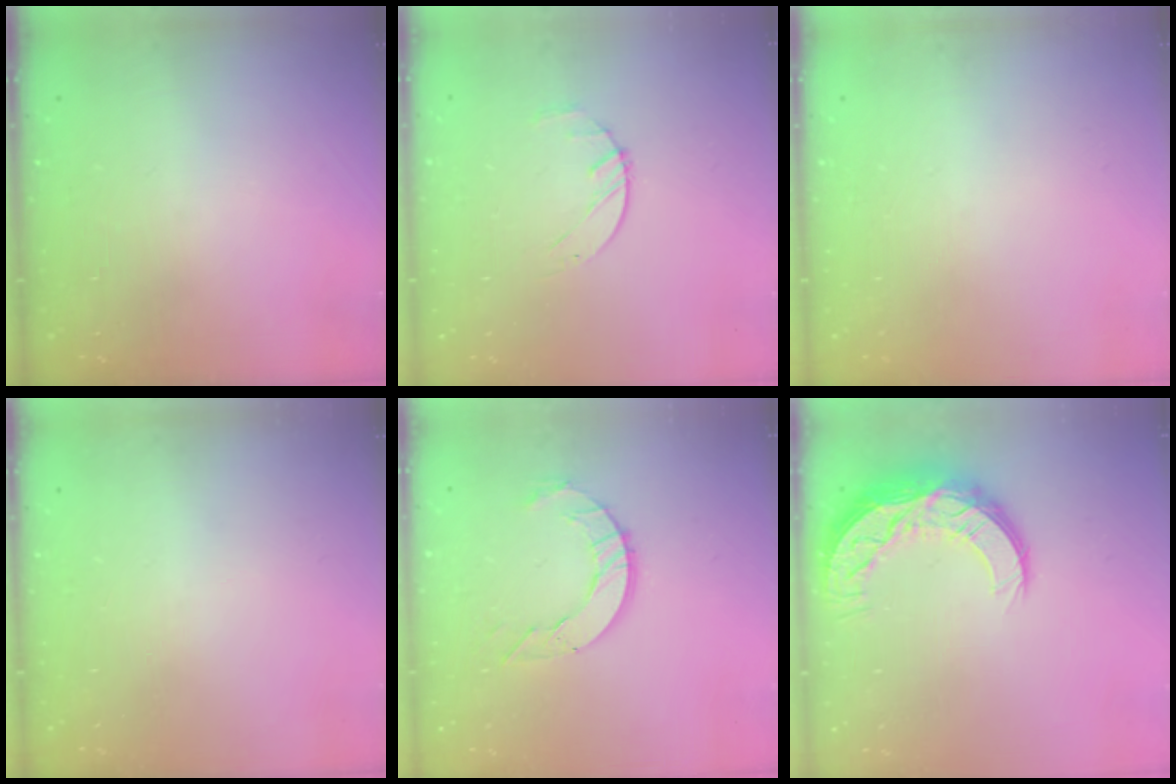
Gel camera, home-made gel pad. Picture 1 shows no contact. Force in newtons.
{"total": 1.9, "press": 1.9, "slide": 0.3}
{"total": 0.0}
{"total": 0.0}
{"total": 9.0, "press": 8.9, "slide": 0.8}
{"total": 13.1, "press": 13.1, "slide": 0.6}